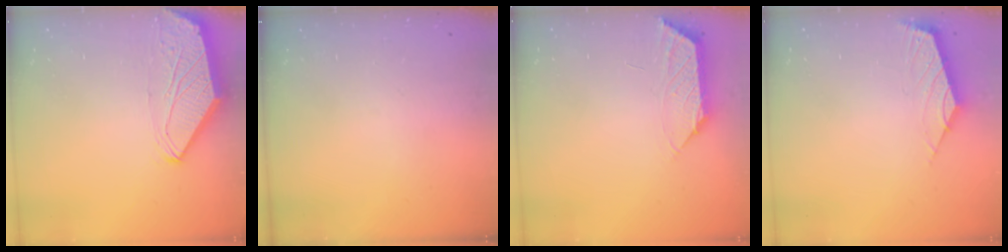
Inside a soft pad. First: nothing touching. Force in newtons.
{"total": 2.8, "press": 2.8, "slide": 0.5}
{"total": 1.7, "press": 1.6, "slide": 0.5}
{"total": 2.6, "press": 2.5, "slide": 0.6}